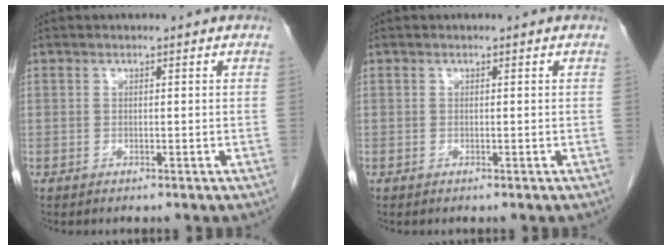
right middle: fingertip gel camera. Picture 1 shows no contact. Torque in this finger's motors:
{"motor_torque": [0.34, -0.30, -0.02, -0.01]}